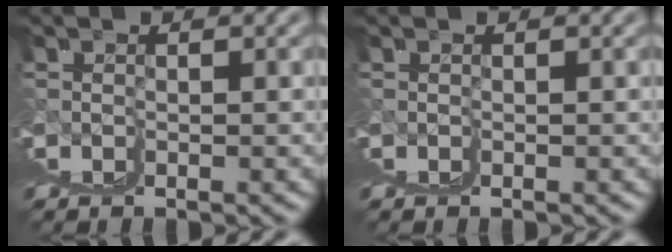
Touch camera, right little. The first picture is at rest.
{"total": 0.0}